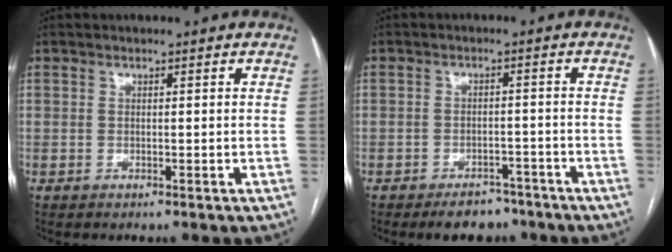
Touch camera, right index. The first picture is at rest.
{"total": 5.5, "force": [-4.4, 2.7, 1.9], "torque": [-0.022, 0.004, -0.062]}